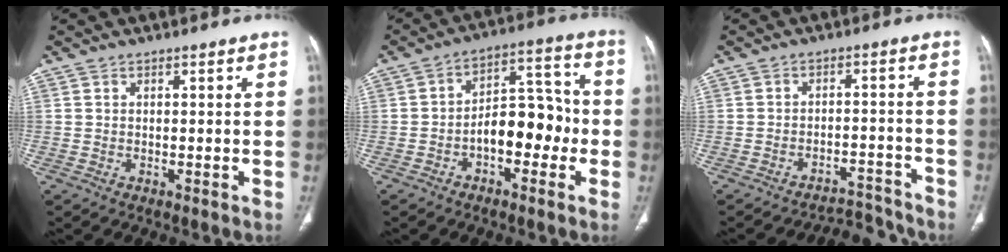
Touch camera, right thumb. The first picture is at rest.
{"total": 11.1, "force": [-3.0, 6.5, 8.5], "torque": [-0.094, 0.051, -0.055]}
{"total": 6.8, "force": [-6.7, 1.1, -0.6], "torque": [0.012, 0.068, -0.096]}